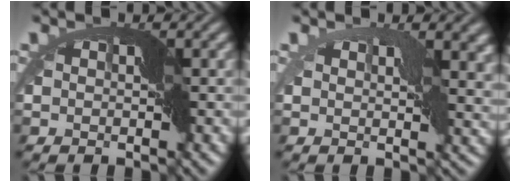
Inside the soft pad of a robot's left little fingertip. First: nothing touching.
{"total": 4.7, "force": [1.5, 2.3, 3.8], "torque": [-0.056, -0.004, 0.025]}